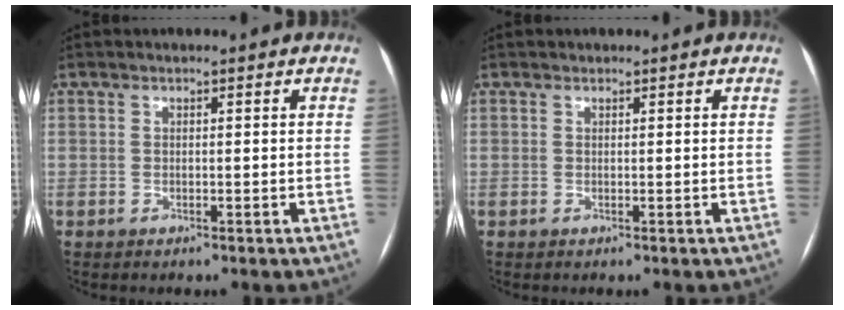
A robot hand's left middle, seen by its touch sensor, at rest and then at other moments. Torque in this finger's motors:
{"motor_torque": [-0.05, 0.02, 0.00, 0.01]}